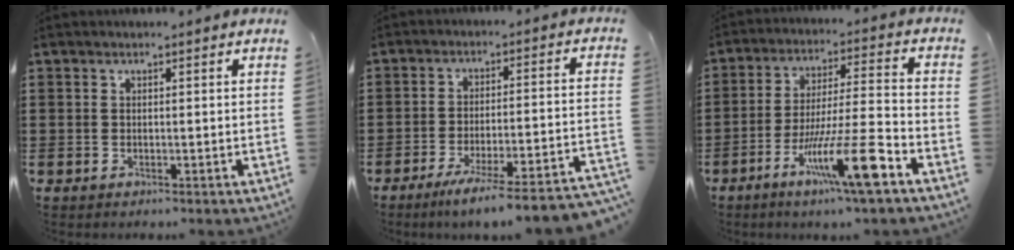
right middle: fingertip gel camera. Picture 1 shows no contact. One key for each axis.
{"total": 6.8, "fx": -5.7, "fy": -0.7, "fz": 3.7, "tx": -0.052, "ty": -0.013, "tz": -0.107}
{"total": 13.5, "fx": -7.4, "fy": 1.1, "fz": 11.2, "tx": -0.202, "ty": 0.005, "tz": -0.131}